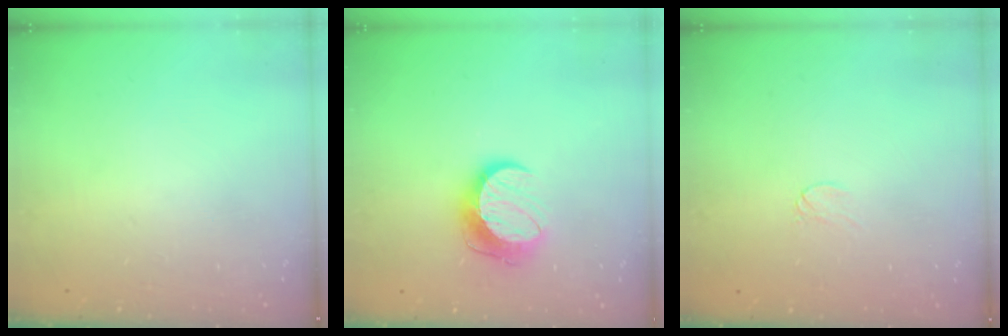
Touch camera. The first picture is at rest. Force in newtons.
{"total": 11.5, "press": 11.5, "slide": 0.8}
{"total": 3.1, "press": 3.1, "slide": 0.3}